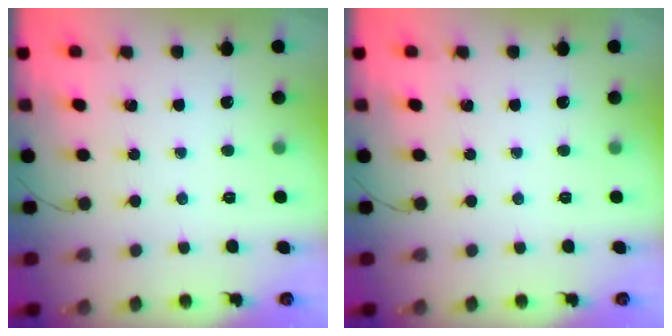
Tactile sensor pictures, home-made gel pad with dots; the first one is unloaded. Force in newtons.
{"total": 0.0}